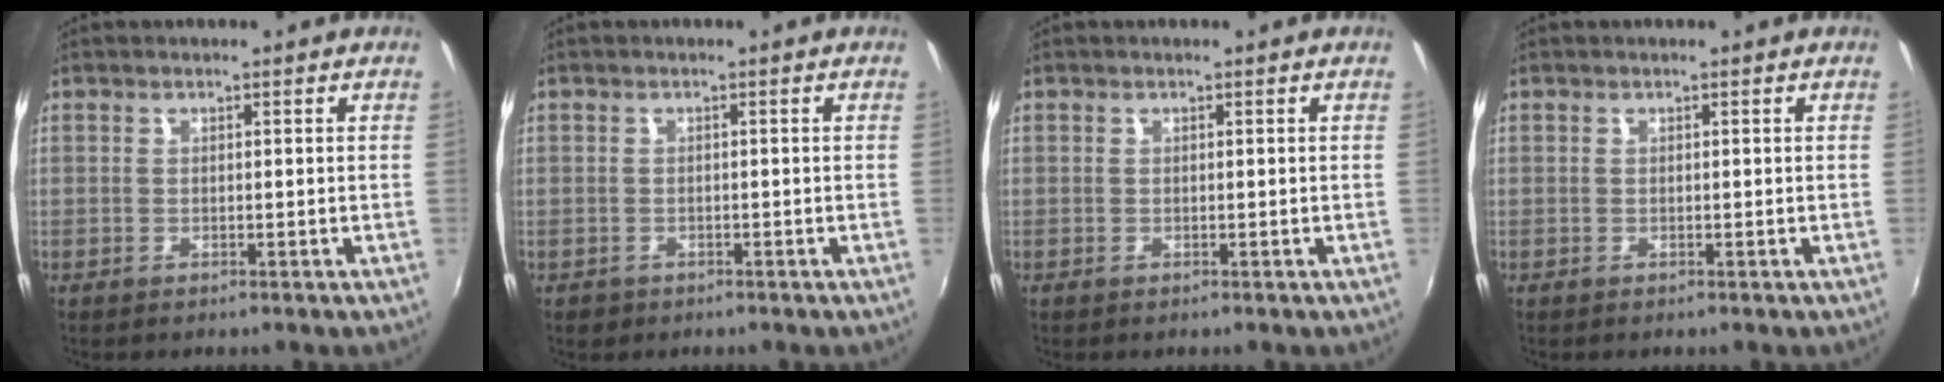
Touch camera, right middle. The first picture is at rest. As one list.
[{"total": 1.6, "force": [-0.9, 1.3, 0.4], "torque": [-0.012, -0.004, -0.013]}, {"total": 0.0}, {"total": 0.0}]